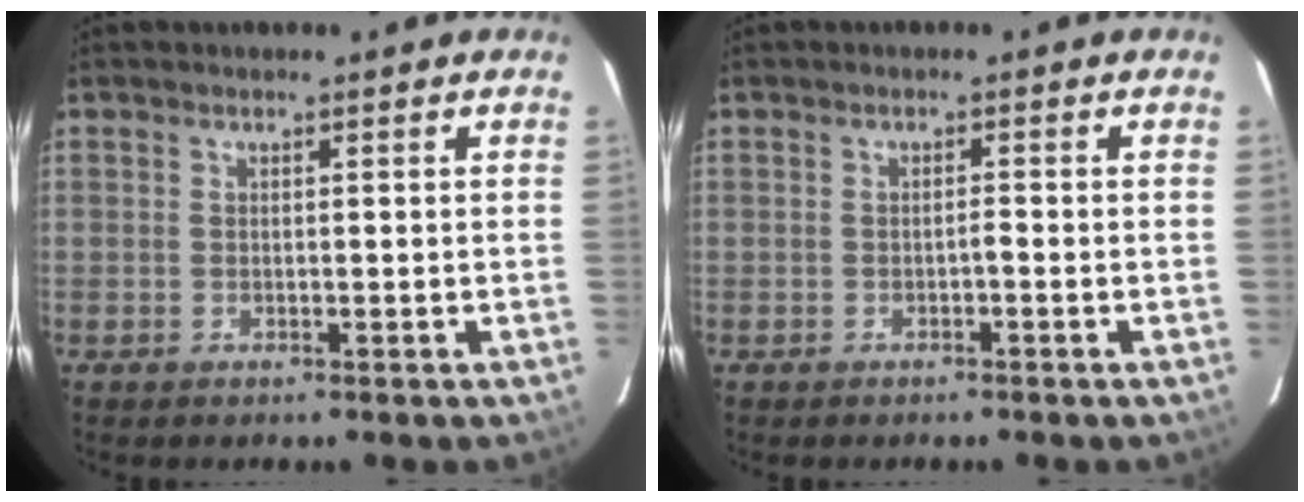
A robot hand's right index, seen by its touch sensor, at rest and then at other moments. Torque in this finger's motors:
{"motor_torque": [0.10, 0.07, -0.06, 0.00]}